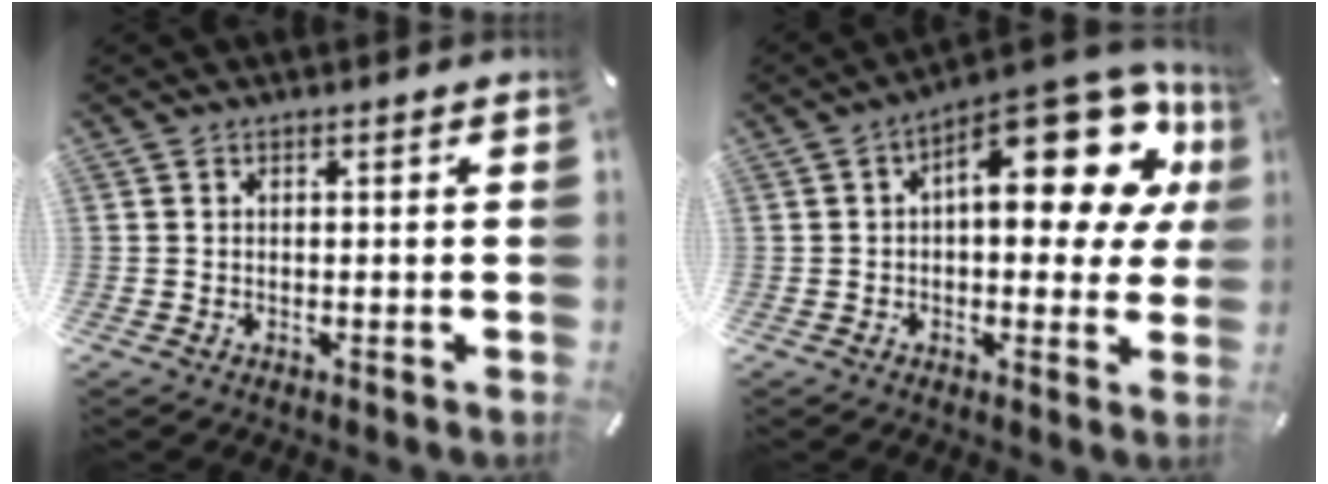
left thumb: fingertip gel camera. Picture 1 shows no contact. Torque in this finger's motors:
{"motor_torque": [0.73, 0.73, 0.62, -0.13, 0.16]}